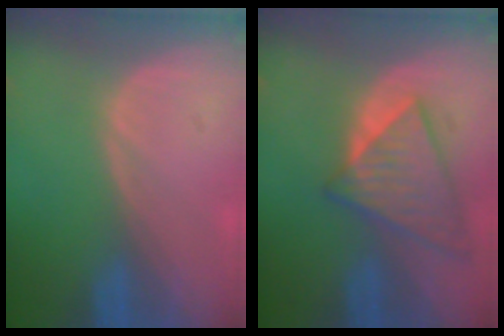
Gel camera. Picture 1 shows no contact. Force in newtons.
{"total": 7.6, "press": 7.3, "slide": 2.2}